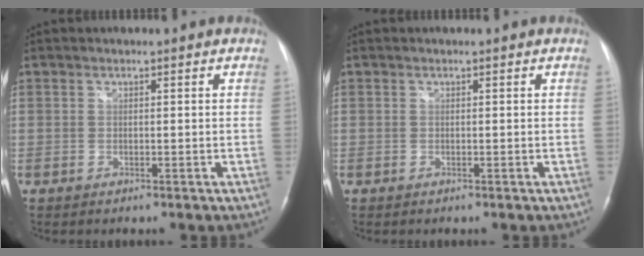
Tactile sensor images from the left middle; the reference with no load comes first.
{"total": 0.0}